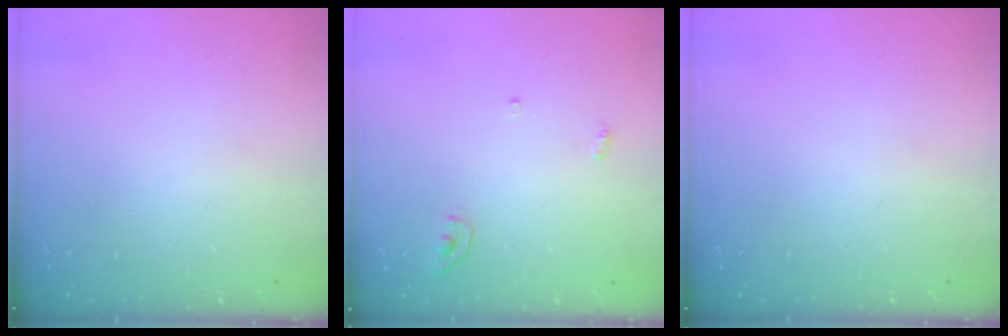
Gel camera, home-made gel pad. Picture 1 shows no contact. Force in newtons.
{"total": 3.4, "press": 3.3, "slide": 0.3}
{"total": 0.0}